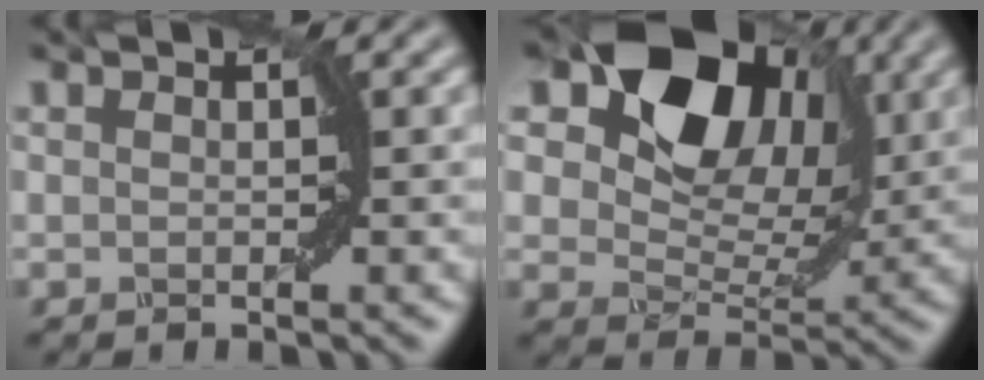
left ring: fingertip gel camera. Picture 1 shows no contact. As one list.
[{"total": 12.6, "force": [5.8, 7.9, 7.9], "torque": [-0.137, 0.026, 0.090]}]